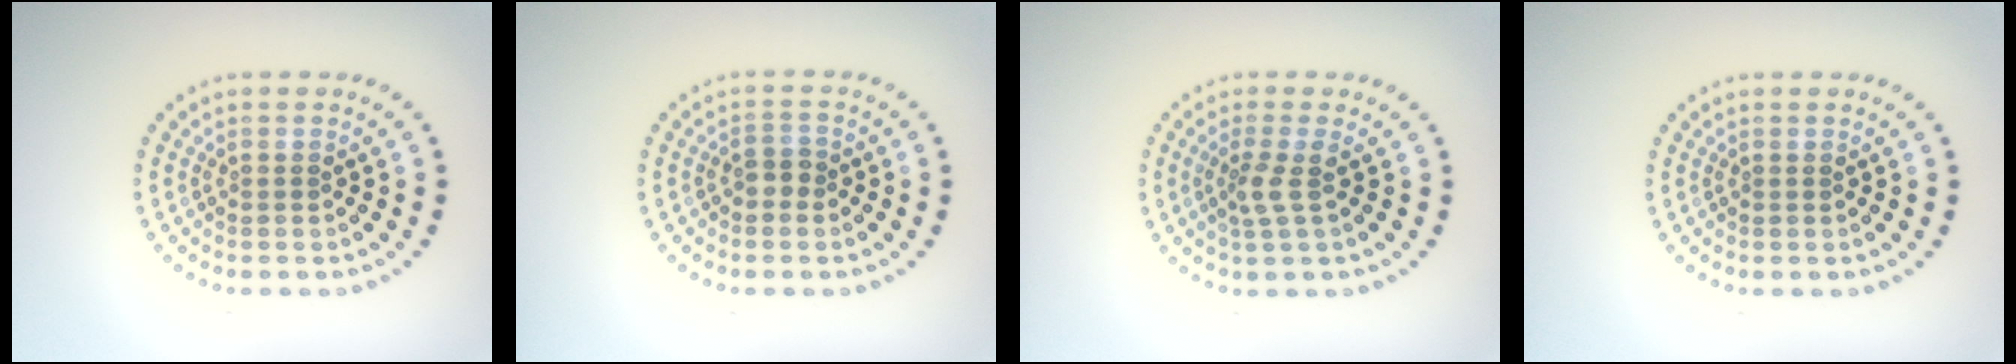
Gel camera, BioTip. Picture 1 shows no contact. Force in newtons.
{"total": 1.4, "press": 1.3, "slide": 0.6}
{"total": 1.9, "press": 1.4, "slide": 1.2}
{"total": 0.0}